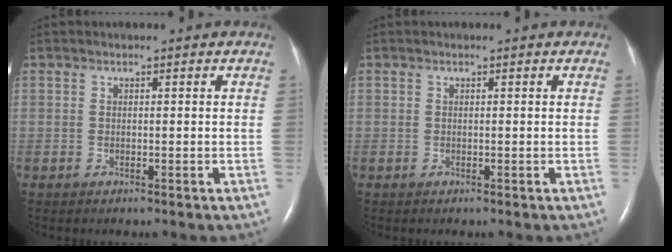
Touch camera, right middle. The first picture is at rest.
{"total": 0.0}